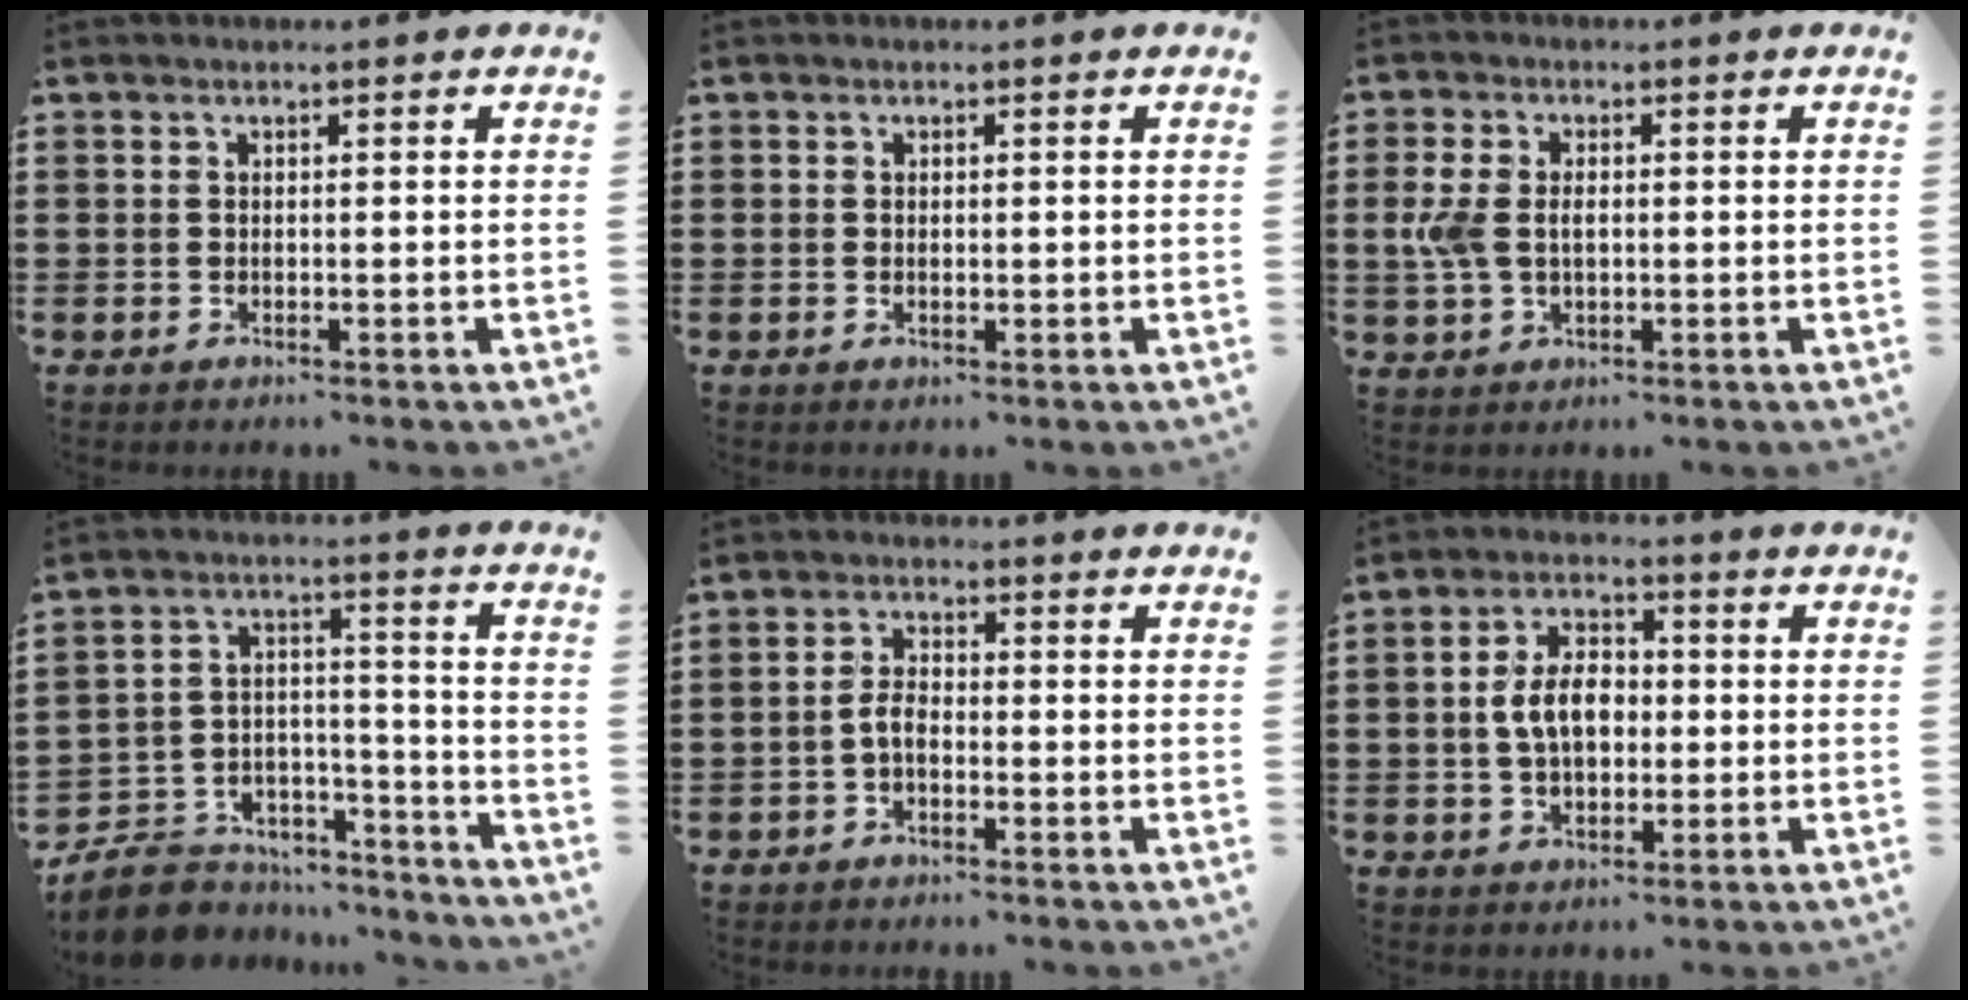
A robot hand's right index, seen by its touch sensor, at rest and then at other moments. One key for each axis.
{"total": 0.6, "fx": 0.0, "fy": 0.3, "fz": 0.5, "tx": -0.012, "ty": 0.000, "tz": 0.001}
{"total": 4.3, "fx": 0.1, "fy": 2.8, "fz": 3.3, "tx": -0.089, "ty": 0.003, "tz": -0.007}
{"total": 7.4, "fx": -6.6, "fy": 3.2, "fz": 1.0, "tx": -0.033, "ty": 0.015, "tz": -0.128}
{"total": 3.0, "fx": -1.2, "fy": 1.3, "fz": 2.4, "tx": -0.059, "ty": -0.001, "tz": -0.028}
{"total": 6.9, "fx": -0.2, "fy": 4.2, "fz": 5.5, "tx": -0.121, "ty": 0.006, "tz": -0.014}